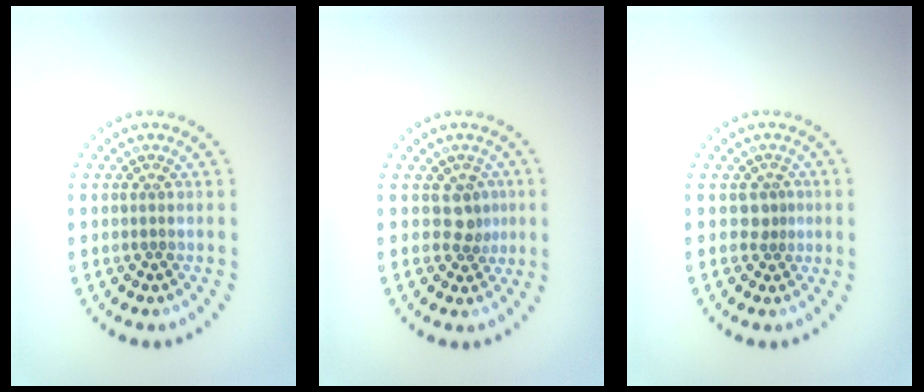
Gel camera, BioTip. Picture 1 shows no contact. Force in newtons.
{"total": 2.2, "press": 1.7, "slide": 1.4}
{"total": 1.2, "press": 0.8, "slide": 0.9}